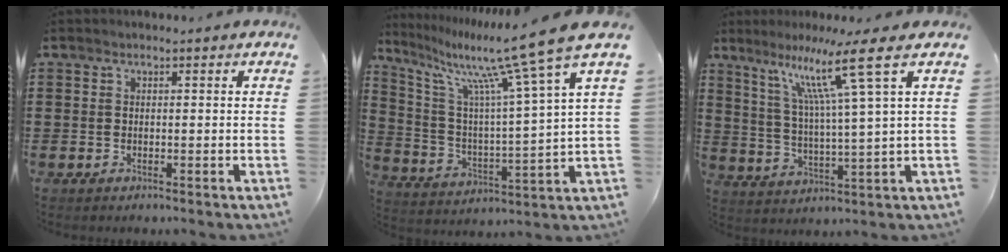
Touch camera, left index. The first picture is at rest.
{"total": 12.8, "force": [9.9, -0.3, 8.1], "torque": [-0.180, -0.068, 0.151]}
{"total": 11.6, "force": [6.5, -0.8, 9.6], "torque": [-0.193, -0.016, 0.098]}